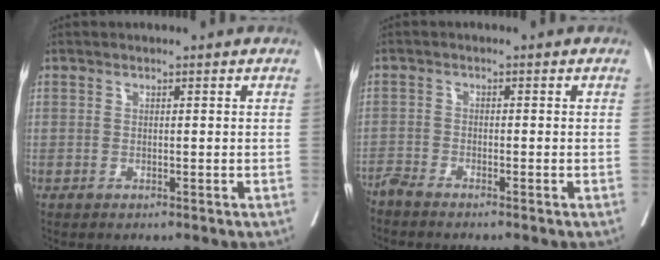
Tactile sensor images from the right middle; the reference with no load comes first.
{"total": 2.5, "force": [-2.4, -0.4, 0.6], "torque": [-0.010, -0.006, -0.050]}